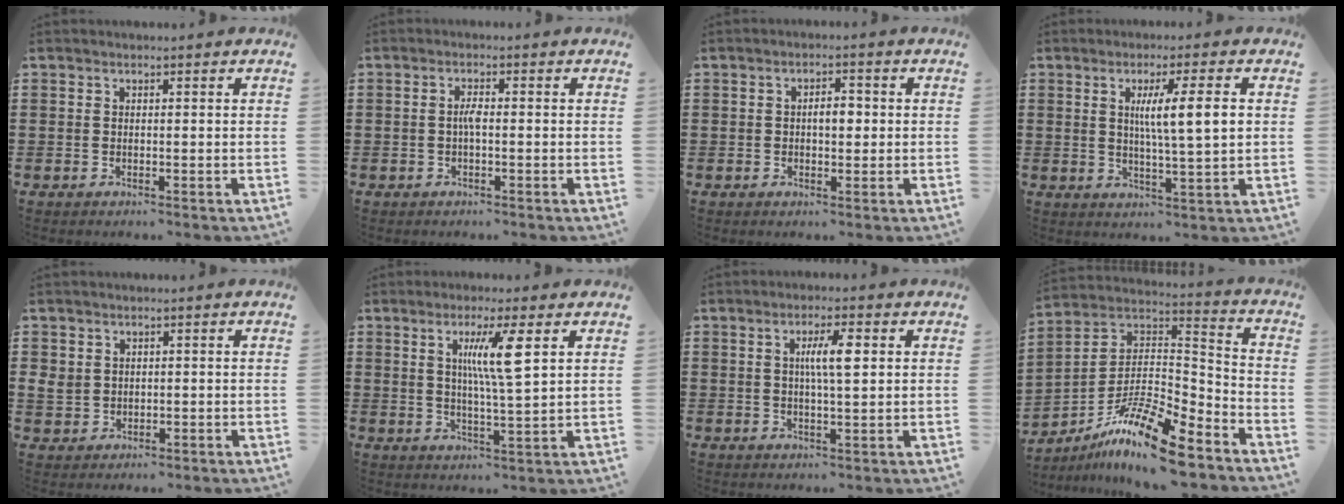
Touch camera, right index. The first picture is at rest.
{"total": 2.2, "force": [-0.3, 0.6, 2.1], "torque": [-0.040, 0.003, -0.007]}
{"total": 3.2, "force": [0.0, 1.6, 2.8], "torque": [-0.046, 0.004, -0.004]}
{"total": 7.3, "force": [1.5, 0.7, 7.1], "torque": [-0.136, 0.000, 0.020]}
{"total": 2.2, "force": [0.5, 2.0, 0.7], "torque": [-0.020, 0.007, 0.008]}
{"total": 7.3, "force": [2.6, 0.5, 6.8], "torque": [-0.131, -0.001, 0.036]}
{"total": 5.0, "force": [1.0, 1.0, 4.8], "torque": [-0.094, 0.008, 0.013]}
{"total": 13.4, "force": [-10.1, 2.1, 8.5], "torque": [-0.161, 0.022, -0.193]}